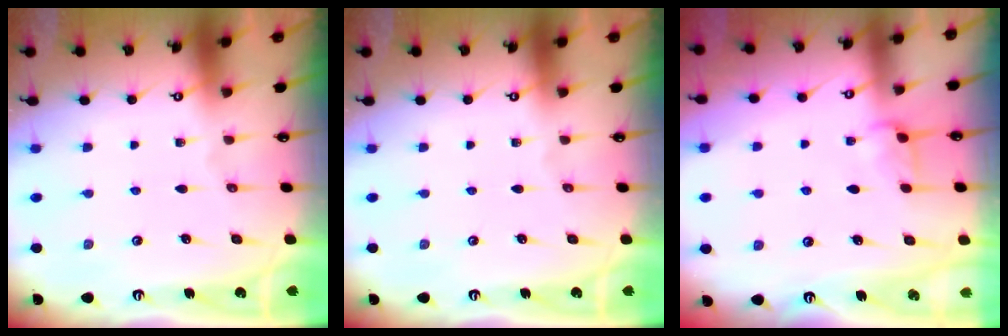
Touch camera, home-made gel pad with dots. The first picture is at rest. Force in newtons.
{"total": 0.0}
{"total": 0.9, "press": 0.8, "slide": 0.4}